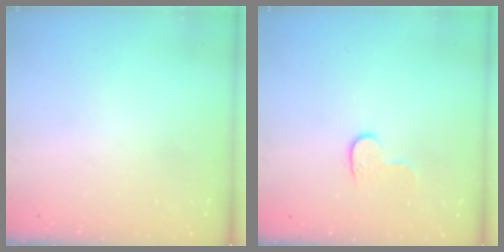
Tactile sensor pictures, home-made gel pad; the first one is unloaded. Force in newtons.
{"total": 4.6, "press": 4.6, "slide": 0.3}